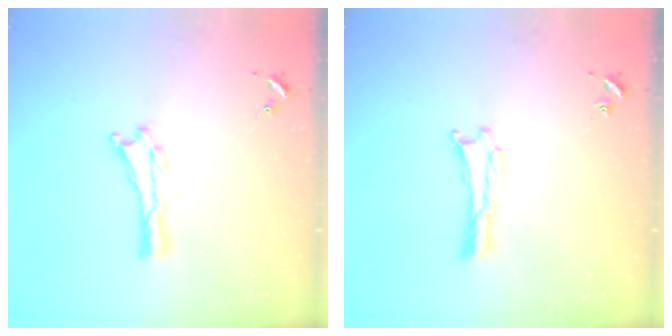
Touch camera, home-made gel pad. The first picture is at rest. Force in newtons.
{"total": 0.0}